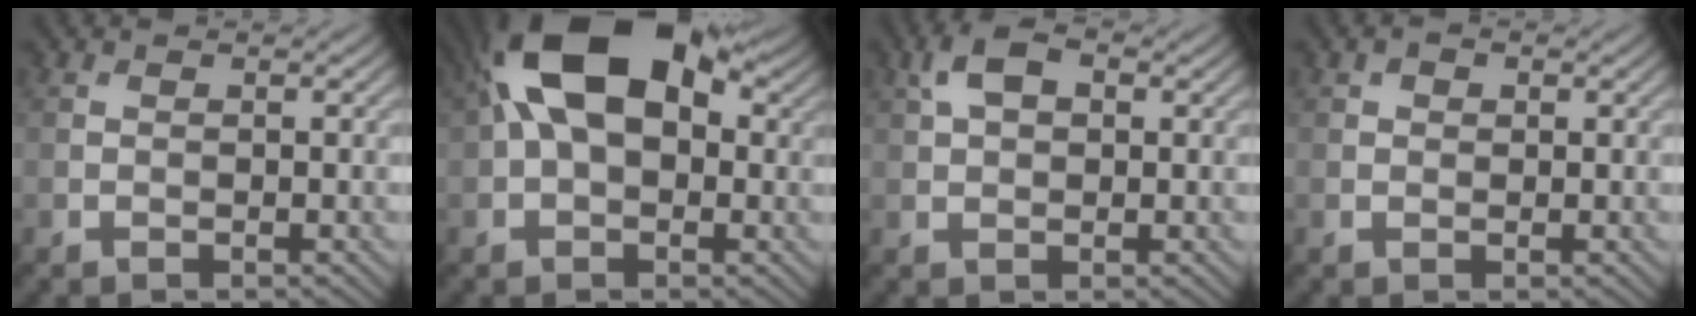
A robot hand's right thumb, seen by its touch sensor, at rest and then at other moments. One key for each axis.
{"total": 16.1, "fx": 4.4, "fy": 9.4, "fz": 12.2, "tx": -0.203, "ty": 0.042, "tz": 0.053}
{"total": 4.6, "fx": 1.7, "fy": 2.7, "fz": 3.3, "tx": -0.072, "ty": 0.009, "tz": 0.028}
{"total": 1.1, "fx": 0.5, "fy": 0.9, "fz": 0.6, "tx": -0.009, "ty": 0.001, "tz": 0.006}